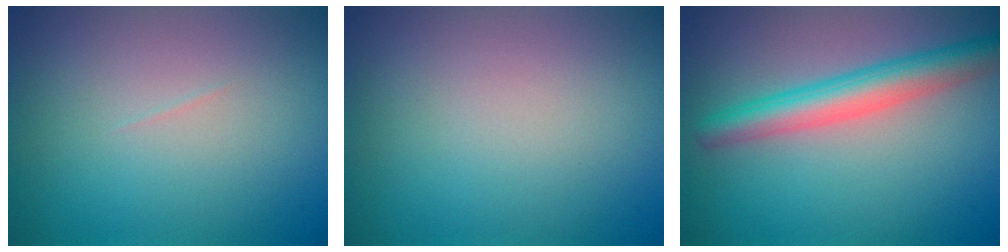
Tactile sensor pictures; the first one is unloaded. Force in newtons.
{"total": 0.0}
{"total": 5.0, "press": 5.0, "slide": 0.1}